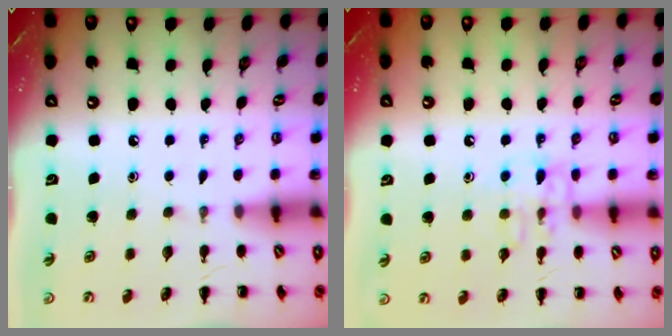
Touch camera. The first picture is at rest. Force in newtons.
{"total": 8.7, "press": 8.7, "slide": 0.7}